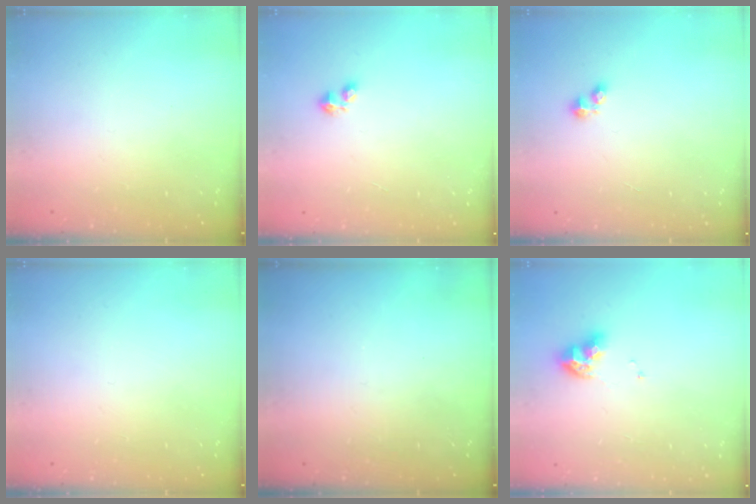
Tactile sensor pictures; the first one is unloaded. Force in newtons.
{"total": 2.4, "press": 2.3, "slide": 0.6}
{"total": 2.5, "press": 2.5, "slide": 0.4}
{"total": 0.0}
{"total": 0.0}
{"total": 8.6, "press": 8.5, "slide": 0.9}